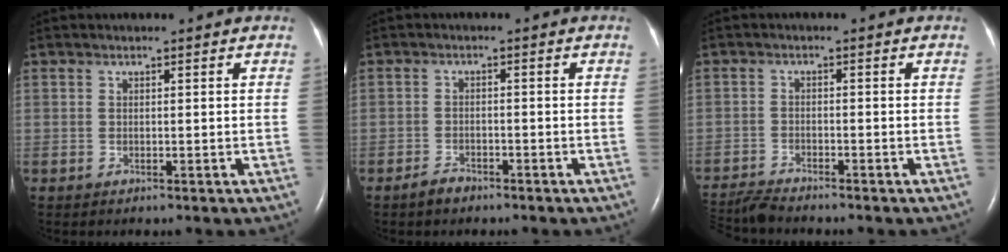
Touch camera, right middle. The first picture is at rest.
{"total": 2.2, "force": [-1.8, 0.9, 0.8], "torque": [-0.021, 0.000, -0.030]}
{"total": 5.3, "force": [-5.2, -0.5, 0.8], "torque": [-0.016, -0.020, -0.094]}